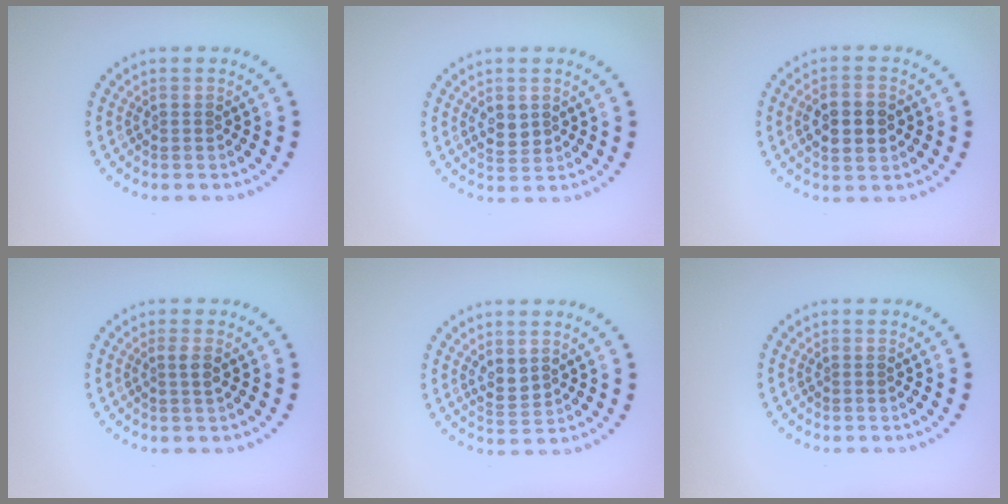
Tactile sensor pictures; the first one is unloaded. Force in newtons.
{"total": 1.9, "press": 1.8, "slide": 0.5}
{"total": 3.4, "press": 3.4, "slide": 0.1}
{"total": 1.2, "press": 1.0, "slide": 0.8}
{"total": 2.1, "press": 1.9, "slide": 1.0}
{"total": 0.0}